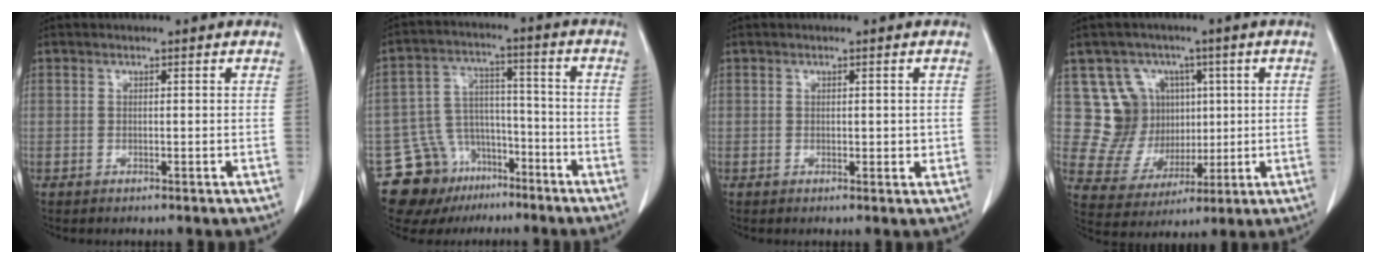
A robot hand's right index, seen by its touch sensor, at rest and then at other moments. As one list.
[{"total": 13.2, "force": [-9.3, 8.7, 3.6], "torque": [-0.066, 0.051, -0.146]}, {"total": 1.9, "force": [0.2, 1.1, 1.5], "torque": [-0.019, -0.001, 0.005]}, {"total": 10.7, "force": [3.2, 9.8, 3.1], "torque": [-0.055, 0.035, 0.076]}]